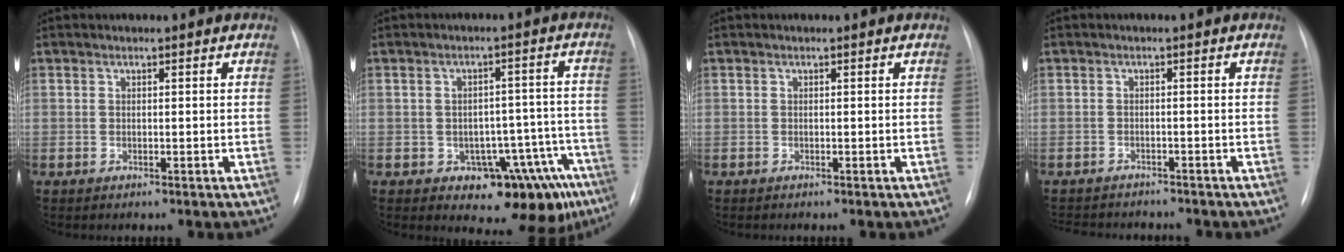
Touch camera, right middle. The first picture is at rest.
{"total": 12.1, "force": [-7.1, 6.5, 7.3], "torque": [-0.052, 0.037, -0.088]}
{"total": 0.0}
{"total": 8.6, "force": [-7.8, 2.7, 2.6], "torque": [-0.046, -0.001, -0.101]}